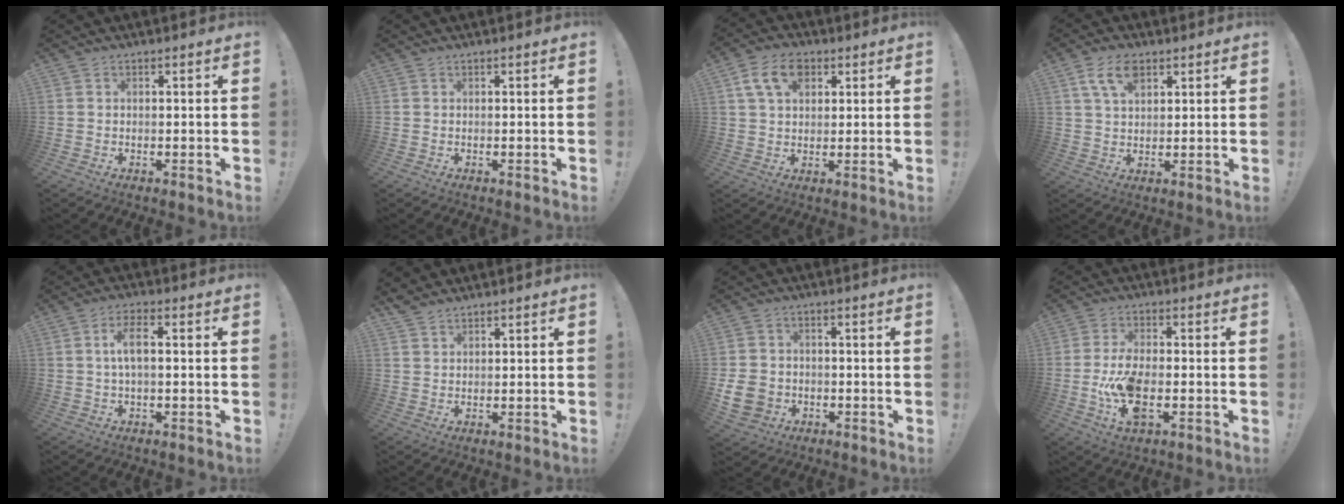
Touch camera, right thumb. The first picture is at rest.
{"total": 0.0}
{"total": 10.1, "force": [4.2, 6.7, 6.2], "torque": [-0.098, 0.003, 0.081]}
{"total": 8.3, "force": [4.2, 4.6, 5.4], "torque": [-0.091, -0.006, 0.080]}
{"total": 6.1, "force": [0.4, 2.1, 5.7], "torque": [-0.104, 0.002, 0.004]}
{"total": 2.7, "force": [2.4, 1.0, 0.7], "torque": [-0.009, -0.012, 0.046]}
{"total": 8.6, "force": [-2.7, 7.3, 3.7], "torque": [-0.064, 0.015, -0.048]}
{"total": 11.5, "force": [-3.2, 5.4, 9.6], "torque": [-0.205, 0.000, -0.057]}